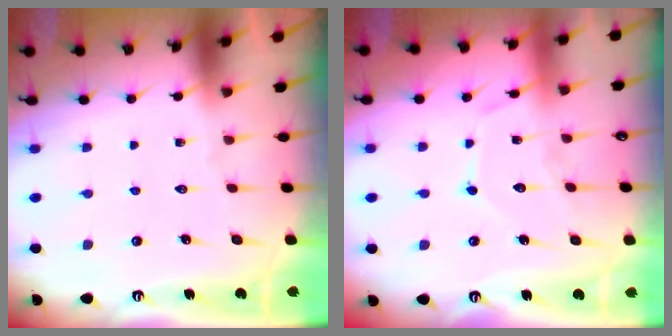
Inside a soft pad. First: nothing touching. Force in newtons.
{"total": 9.8, "press": 9.8, "slide": 0.8}